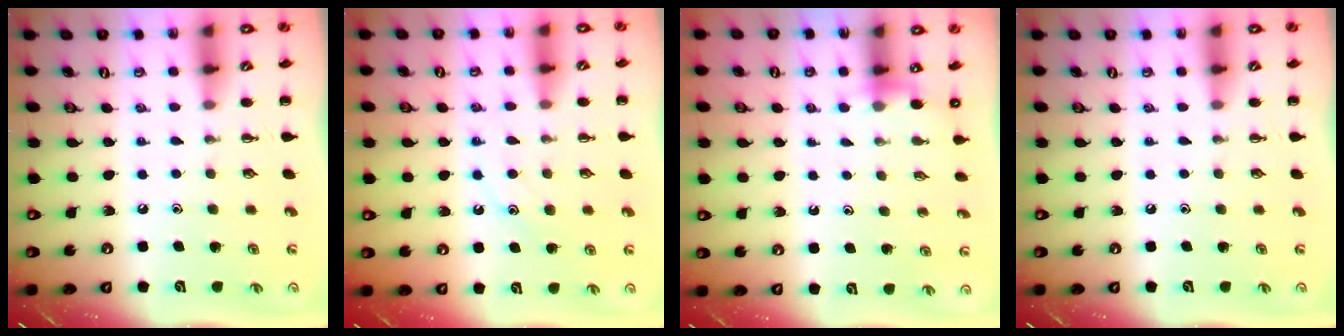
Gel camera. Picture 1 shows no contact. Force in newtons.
{"total": 11.1, "press": 11.0, "slide": 0.9}
{"total": 3.6, "press": 3.5, "slide": 1.0}
{"total": 0.0}